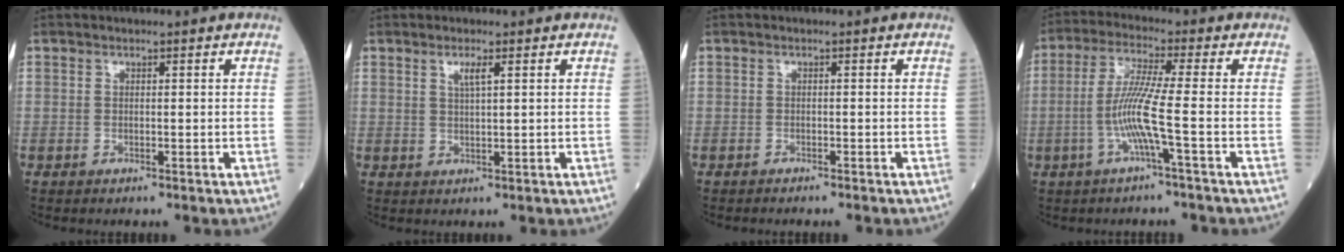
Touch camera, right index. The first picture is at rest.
{"total": 2.1, "force": [1.0, 0.0, 1.8], "torque": [-0.040, 0.000, 0.020]}
{"total": 2.0, "force": [-1.8, 0.1, 0.8], "torque": [-0.014, -0.001, -0.022]}
{"total": 7.3, "force": [-1.9, -1.0, 7.0], "torque": [-0.147, 0.002, -0.041]}